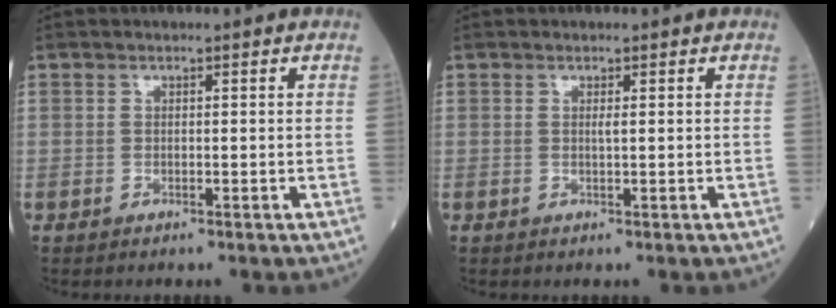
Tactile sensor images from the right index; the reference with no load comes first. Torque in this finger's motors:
{"motor_torque": [0.13, 0.07, 0.11, 0.03]}